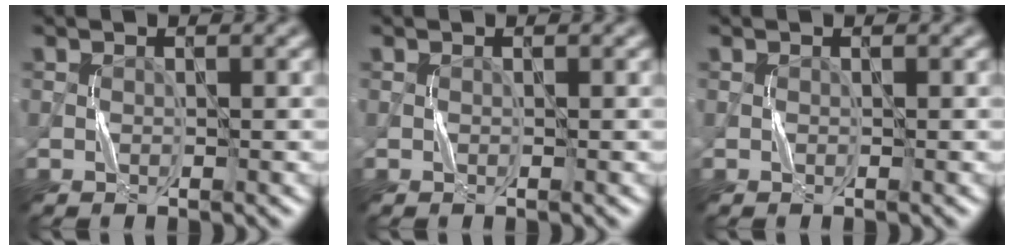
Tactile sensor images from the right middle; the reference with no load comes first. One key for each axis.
{"total": 0.0}
{"total": 0.0}